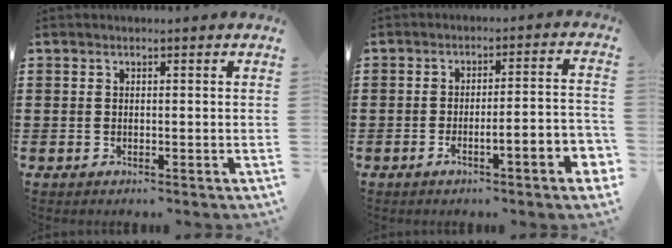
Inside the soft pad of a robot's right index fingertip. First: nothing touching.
{"total": 5.0, "force": [-2.8, 0.2, 4.2], "torque": [-0.068, -0.007, -0.054]}